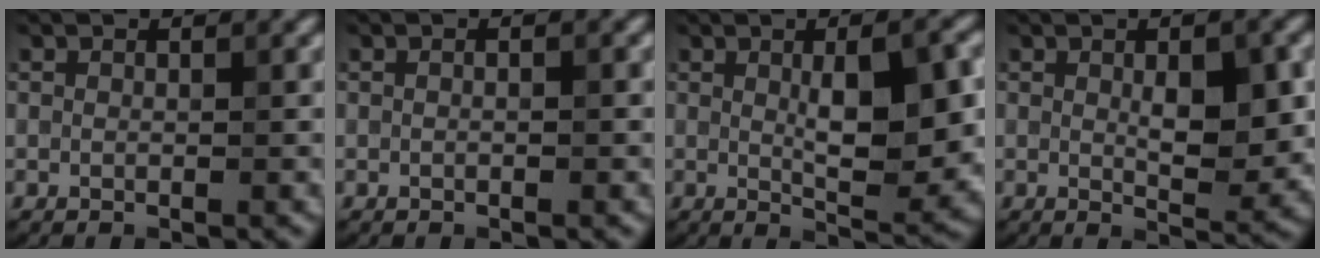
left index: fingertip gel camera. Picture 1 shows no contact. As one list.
[{"total": 0.6, "force": [0.0, 0.2, 0.6], "torque": [-0.009, -0.007, -0.003]}, {"total": 6.9, "force": [0.7, 2.0, 6.6], "torque": [-0.100, -0.003, 0.016]}, {"total": 4.8, "force": [0.6, 1.8, 4.5], "torque": [-0.070, -0.003, 0.013]}]